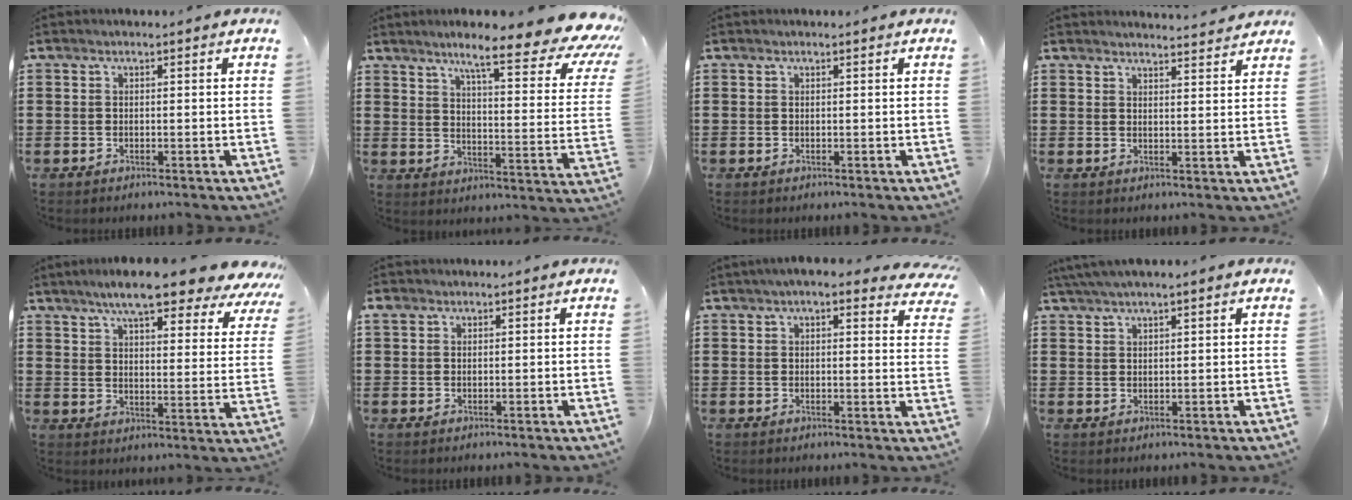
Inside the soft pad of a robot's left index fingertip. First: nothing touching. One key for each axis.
{"total": 11.7, "fx": 8.5, "fy": 0.9, "fz": 8.0, "tx": -0.140, "ty": -0.060, "tz": 0.128}
{"total": 0.0}
{"total": 2.8, "fx": 2.8, "fy": -0.2, "fz": 0.2, "tx": -0.012, "ty": -0.014, "tz": 0.052}
{"total": 10.0, "fx": 8.4, "fy": 0.9, "fz": 5.4, "tx": -0.109, "ty": -0.042, "tz": 0.140}
{"total": 1.3, "fx": 0.7, "fy": 1.0, "fz": 0.5, "tx": -0.014, "ty": 0.005, "tz": 0.014}
{"total": 4.7, "fx": 4.0, "fy": 0.5, "fz": 2.4, "tx": -0.060, "ty": -0.006, "tz": 0.072}
{"total": 2.7, "fx": 2.1, "fy": 0.0, "fz": 1.6, "tx": -0.035, "ty": 0.002, "tz": 0.040}